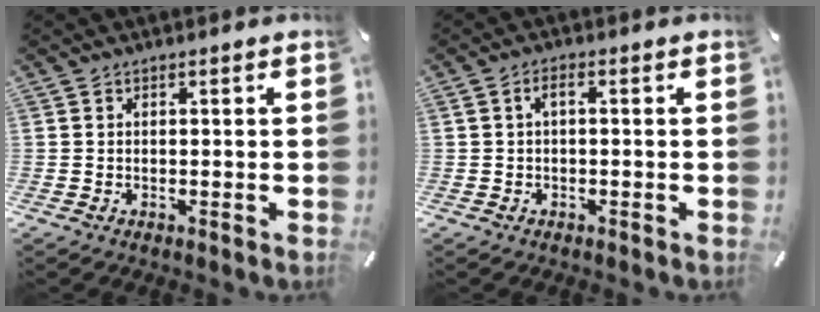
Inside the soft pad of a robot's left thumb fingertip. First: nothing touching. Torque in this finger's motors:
{"motor_torque": [-0.15, 0.71, 0.22, -0.28, 0.19]}